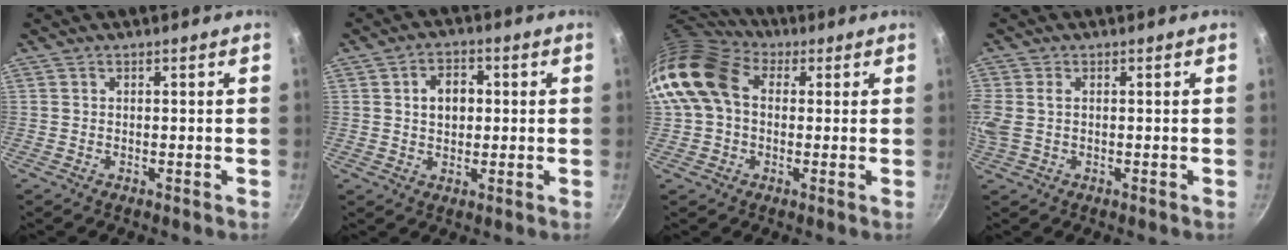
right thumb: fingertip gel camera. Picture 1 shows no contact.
{"total": 5.7, "force": [0.8, 4.1, 3.9], "torque": [-0.040, 0.008, 0.011]}
{"total": 13.5, "force": [1.6, 10.1, 8.9], "torque": [-0.155, 0.024, 0.013]}
{"total": 5.7, "force": [0.7, 3.2, 4.7], "torque": [-0.108, 0.005, 0.012]}